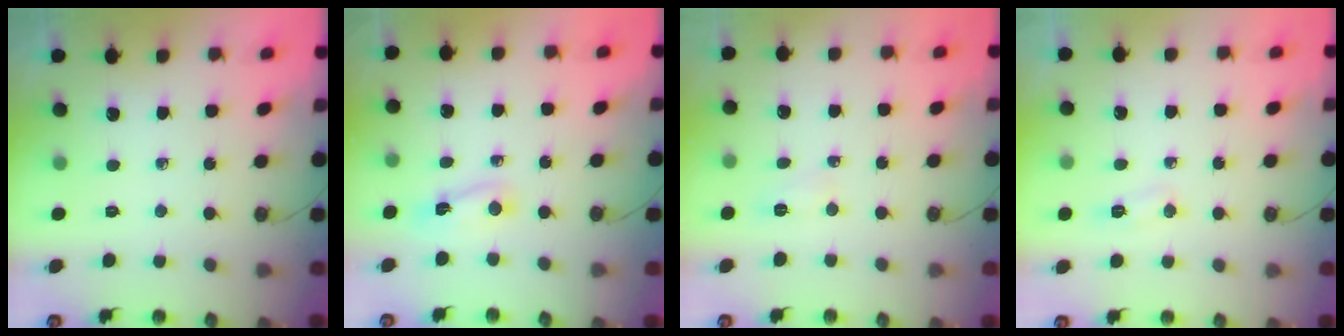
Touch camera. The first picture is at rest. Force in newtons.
{"total": 2.8, "press": 2.7, "slide": 0.6}
{"total": 3.5, "press": 3.4, "slide": 0.7}
{"total": 10.7, "press": 5.4, "slide": 9.2}